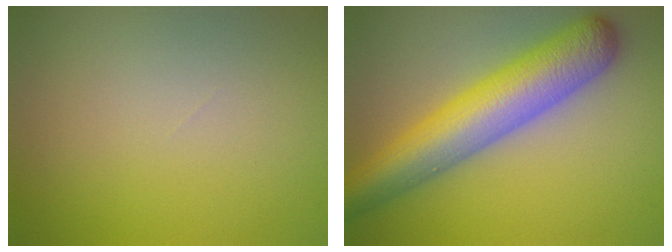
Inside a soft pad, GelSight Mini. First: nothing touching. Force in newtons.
{"total": 8.4, "press": 8.4, "slide": 0.3}